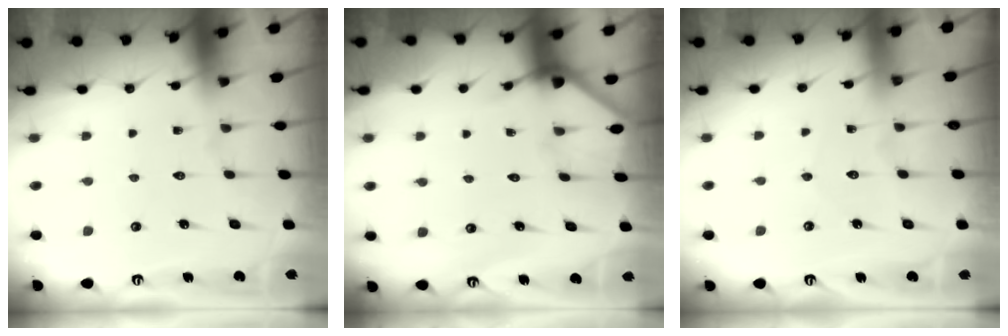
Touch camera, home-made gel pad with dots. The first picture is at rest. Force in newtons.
{"total": 2.7, "press": 2.7, "slide": 0.1}
{"total": 2.9, "press": 2.9, "slide": 0.4}